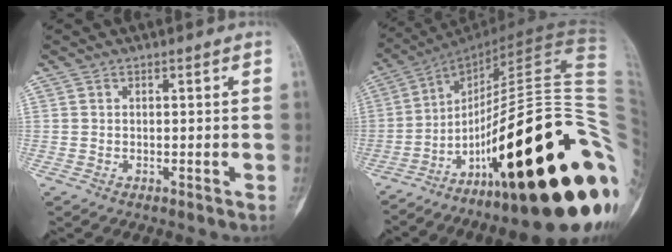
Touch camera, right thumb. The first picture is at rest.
{"total": 40.9, "force": [-11.8, 10.3, 37.8], "torque": [-0.484, 0.059, -0.184]}